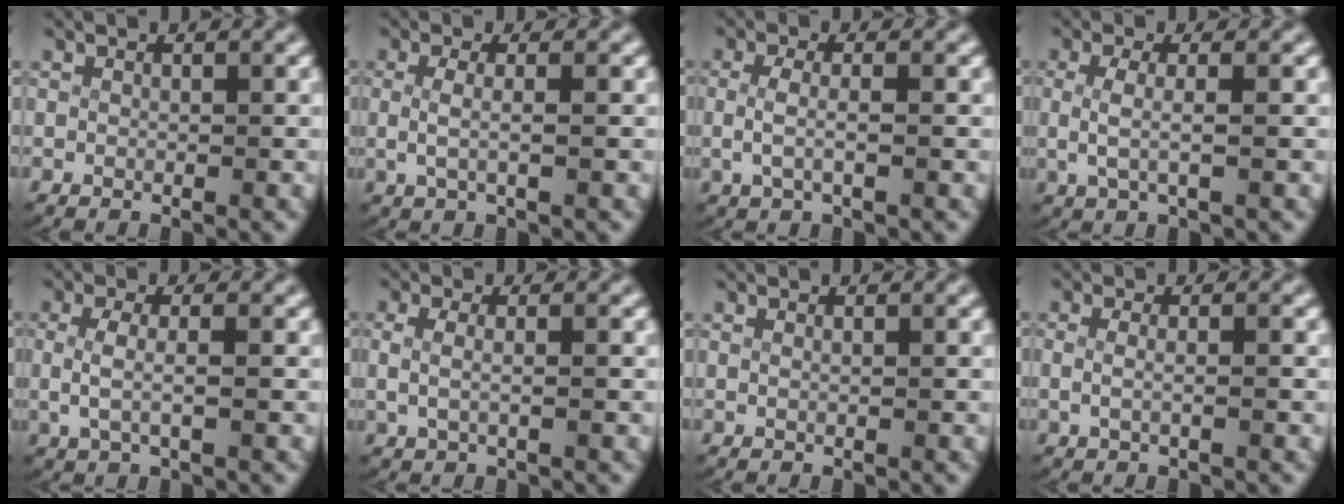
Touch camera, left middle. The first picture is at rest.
{"total": 2.3, "force": [0.0, 0.7, 2.1], "torque": [-0.055, -0.008, 0.006]}
{"total": 2.6, "force": [-0.3, 1.1, 2.3], "torque": [-0.060, -0.009, -0.001]}
{"total": 2.8, "force": [0.1, 0.9, 2.6], "torque": [-0.067, -0.007, 0.009]}
{"total": 2.9, "force": [-0.1, 1.2, 2.6], "torque": [-0.068, -0.008, 0.005]}
{"total": 2.5, "force": [0.1, 1.4, 2.0], "torque": [-0.056, -0.004, 0.005]}
{"total": 0.0}
{"total": 1.6, "force": [-0.4, 0.5, 1.4], "torque": [-0.043, -0.009, -0.003]}